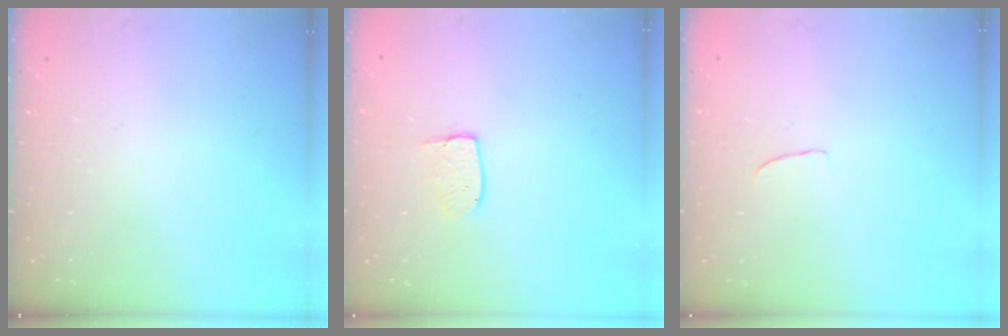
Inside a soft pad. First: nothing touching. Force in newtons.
{"total": 5.6, "press": 5.6, "slide": 0.3}
{"total": 3.7, "press": 3.7, "slide": 0.3}